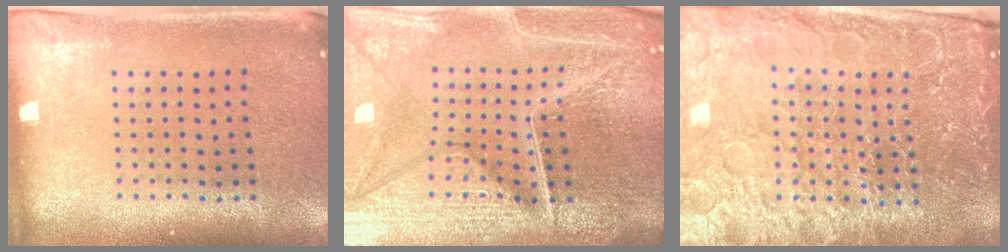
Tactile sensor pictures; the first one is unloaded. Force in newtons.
{"total": 7.1, "press": 6.2, "slide": 3.4}
{"total": 5.4, "press": 5.0, "slide": 2.1}